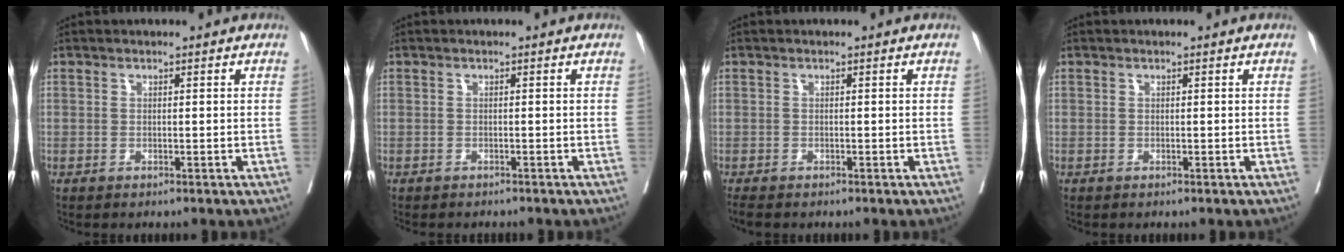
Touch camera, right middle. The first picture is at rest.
{"total": 2.6, "force": [-2.4, 0.8, 0.7], "torque": [-0.009, -0.004, -0.031]}
{"total": 1.7, "force": [-1.4, 0.4, 0.7], "torque": [-0.017, -0.008, -0.021]}
{"total": 0.0}